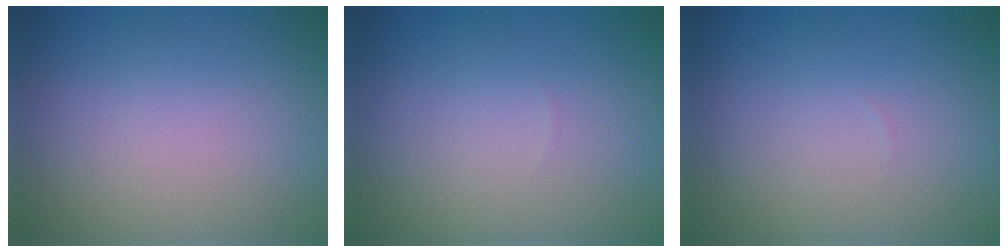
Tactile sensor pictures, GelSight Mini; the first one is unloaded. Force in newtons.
{"total": 0.0}
{"total": 0.0}